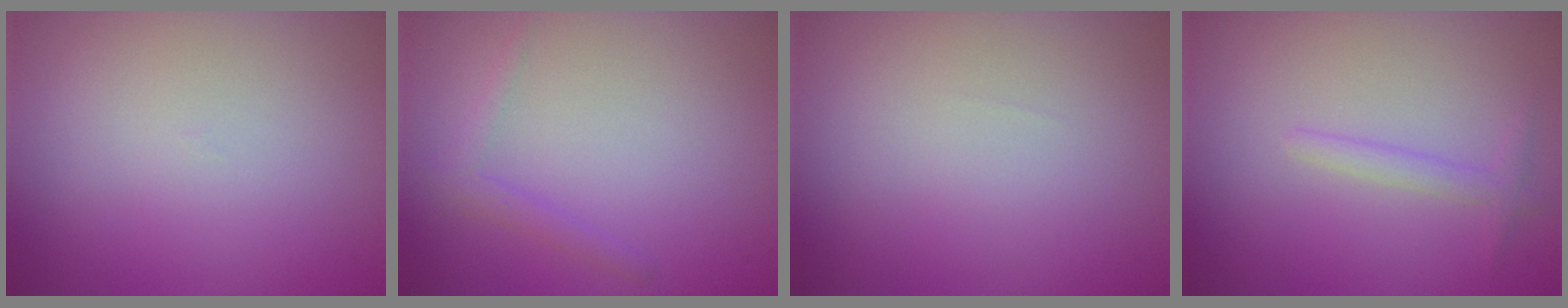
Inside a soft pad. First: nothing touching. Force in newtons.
{"total": 1.3, "press": 1.3, "slide": 0.1}
{"total": 0.0}
{"total": 1.4, "press": 1.4, "slide": 0.0}